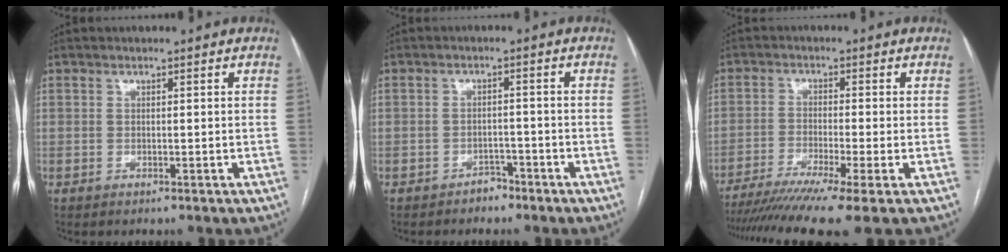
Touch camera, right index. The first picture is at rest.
{"total": 2.3, "force": [-1.9, 1.2, 0.3], "torque": [-0.007, 0.005, -0.028]}
{"total": 12.2, "force": [-9.2, -1.4, 7.8], "torque": [-0.124, -0.031, -0.145]}